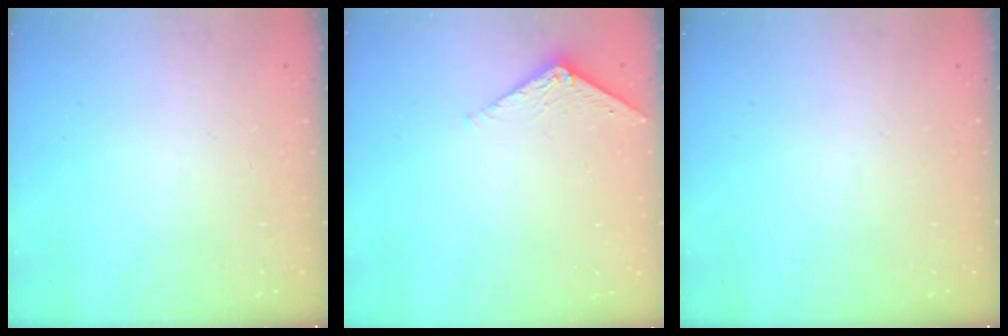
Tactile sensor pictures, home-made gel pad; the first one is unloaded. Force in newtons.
{"total": 5.2, "press": 5.2, "slide": 0.5}
{"total": 0.0}